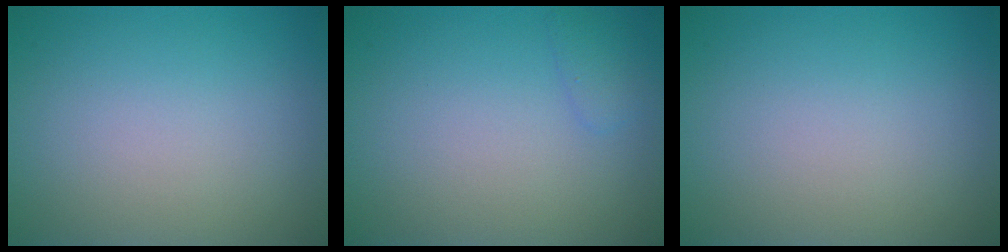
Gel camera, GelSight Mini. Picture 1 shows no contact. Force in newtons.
{"total": 1.0, "press": 1.0, "slide": 0.1}
{"total": 0.0}